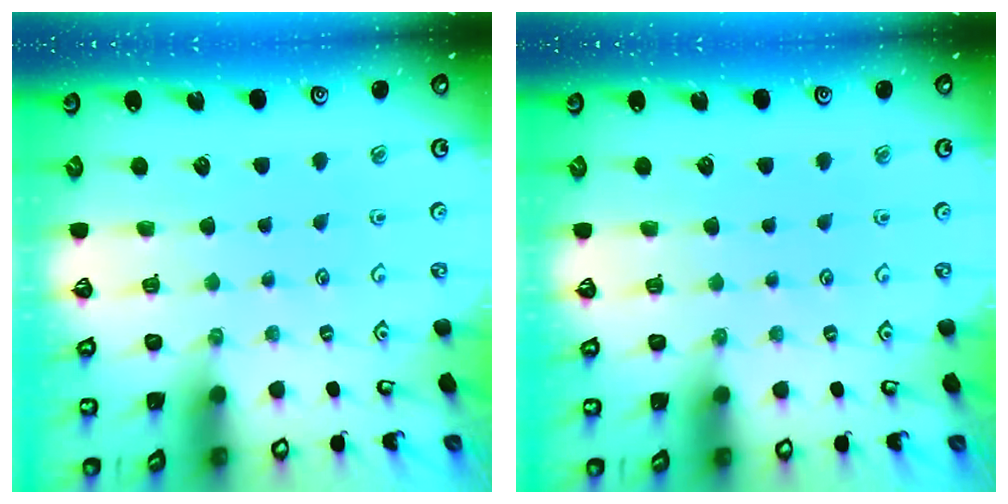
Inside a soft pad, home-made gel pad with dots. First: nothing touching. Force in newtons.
{"total": 0.0}